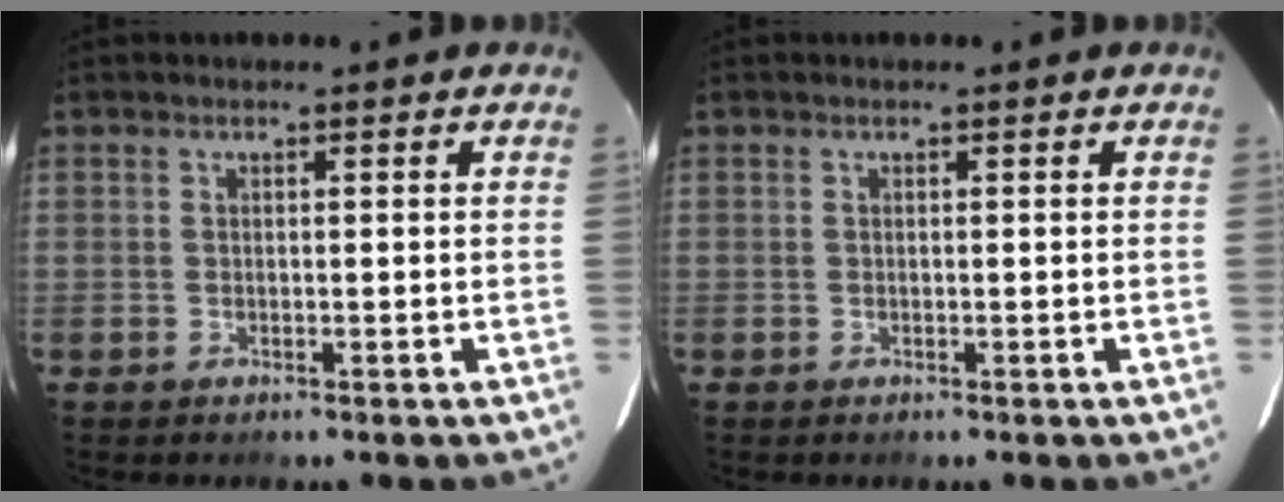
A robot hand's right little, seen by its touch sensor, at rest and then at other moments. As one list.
[{"total": 0.0}]